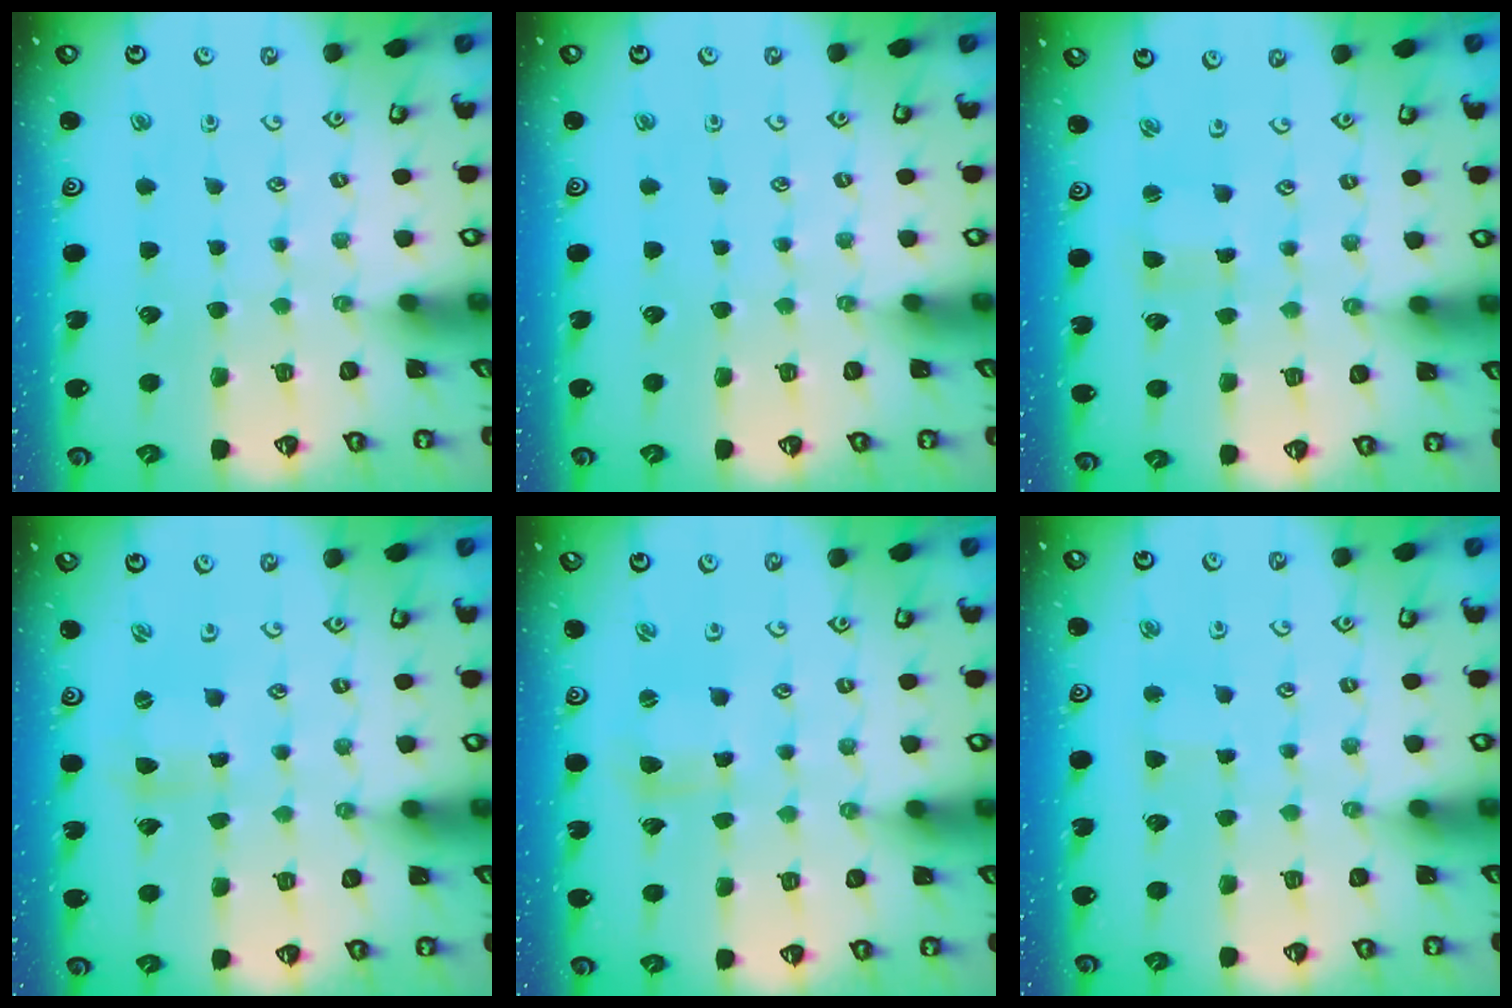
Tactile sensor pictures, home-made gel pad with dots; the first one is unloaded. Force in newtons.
{"total": 0.0}
{"total": 1.1, "press": 1.0, "slide": 0.2}
{"total": 1.0, "press": 1.0, "slide": 0.2}
{"total": 2.4, "press": 2.4, "slide": 0.2}
{"total": 2.2, "press": 2.2, "slide": 0.2}